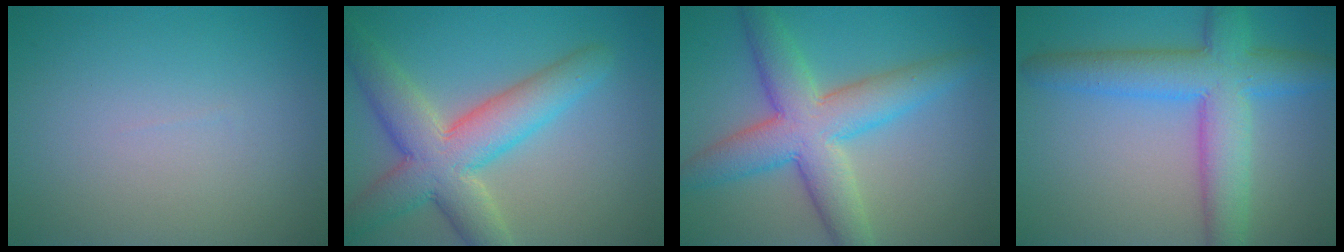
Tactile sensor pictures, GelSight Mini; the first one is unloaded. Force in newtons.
{"total": 8.0, "press": 8.0, "slide": 0.4}
{"total": 7.6, "press": 7.6, "slide": 0.1}
{"total": 7.7, "press": 7.7, "slide": 0.2}